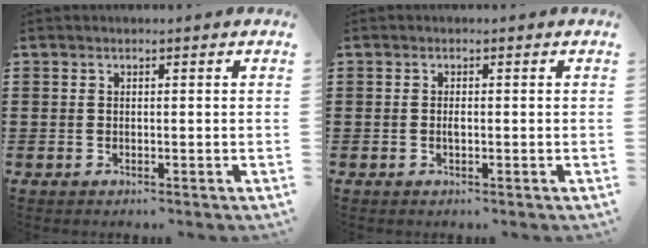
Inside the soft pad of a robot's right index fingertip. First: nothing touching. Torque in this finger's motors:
{"motor_torque": [2.14, 0.00, 0.09, 0.04]}